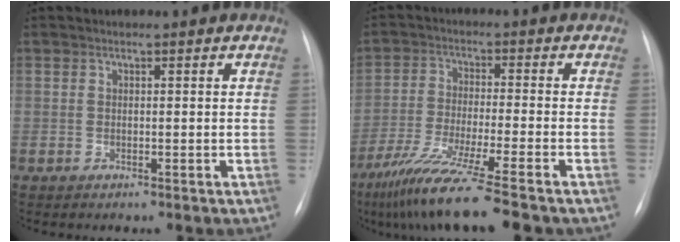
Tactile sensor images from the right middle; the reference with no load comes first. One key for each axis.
{"total": 12.3, "fx": -9.1, "fy": -0.8, "fz": 8.3, "tx": -0.151, "ty": -0.044, "tz": -0.153}